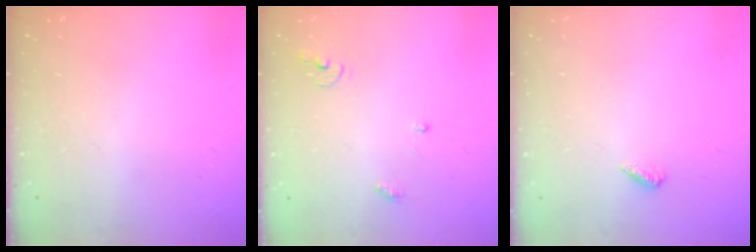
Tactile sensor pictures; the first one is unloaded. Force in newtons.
{"total": 4.1, "press": 4.0, "slide": 0.3}
{"total": 2.6, "press": 2.2, "slide": 1.3}